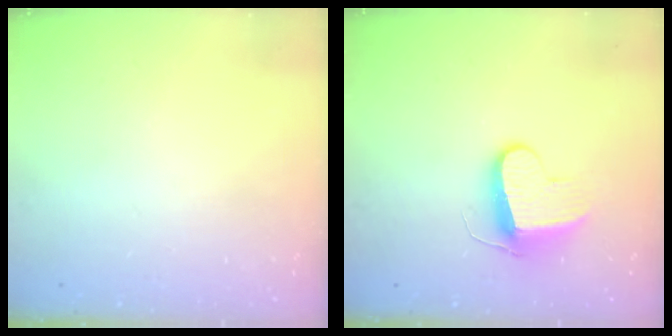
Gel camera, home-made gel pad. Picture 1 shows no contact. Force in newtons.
{"total": 9.0, "press": 9.0, "slide": 0.6}